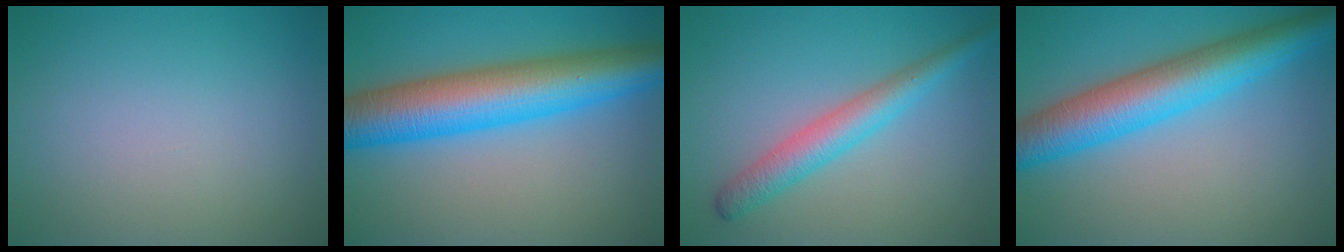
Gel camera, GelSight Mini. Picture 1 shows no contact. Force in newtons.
{"total": 10.3, "press": 10.3, "slide": 0.1}
{"total": 3.7, "press": 3.7, "slide": 0.1}
{"total": 7.9, "press": 7.9, "slide": 0.1}